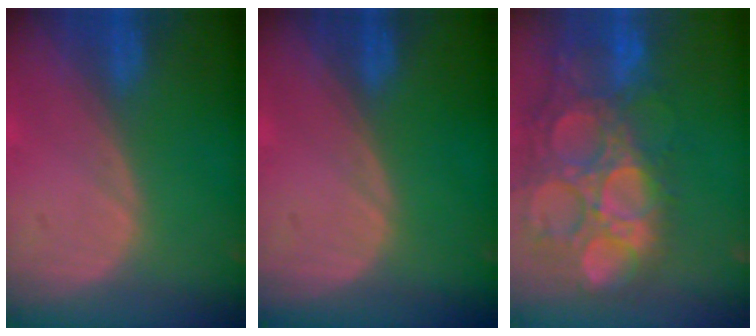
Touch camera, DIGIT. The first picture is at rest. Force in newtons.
{"total": 0.0}
{"total": 15.6, "press": 12.9, "slide": 8.7}